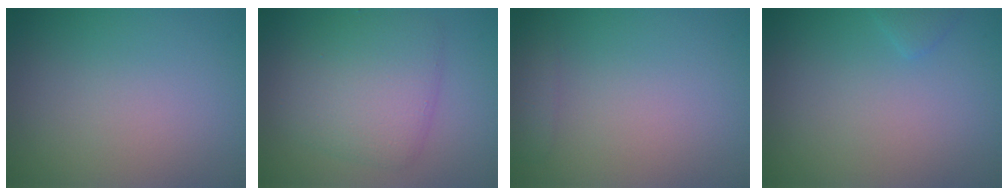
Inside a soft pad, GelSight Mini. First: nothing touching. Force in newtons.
{"total": 5.2, "press": 5.2, "slide": 0.2}
{"total": 1.5, "press": 1.5, "slide": 0.1}
{"total": 0.8, "press": 0.8, "slide": 0.1}